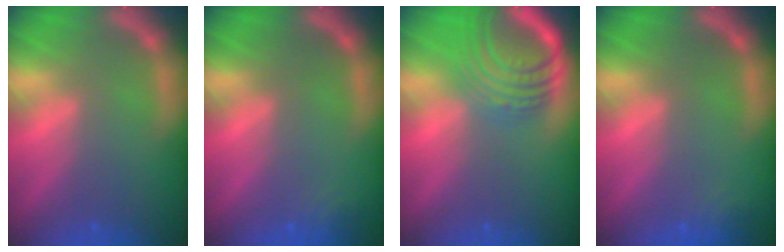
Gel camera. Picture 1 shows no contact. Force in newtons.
{"total": 1.4}
{"total": 9.1}
{"total": 1.4}